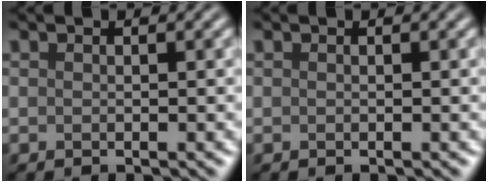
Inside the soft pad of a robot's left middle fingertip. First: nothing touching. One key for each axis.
{"total": 0.0}